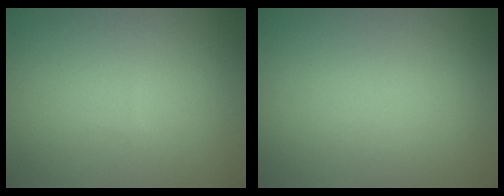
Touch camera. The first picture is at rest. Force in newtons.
{"total": 0.0}